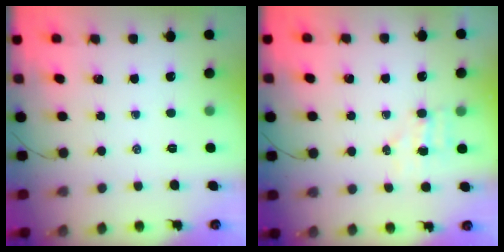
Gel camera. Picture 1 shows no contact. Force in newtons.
{"total": 4.2, "press": 4.1, "slide": 1.1}